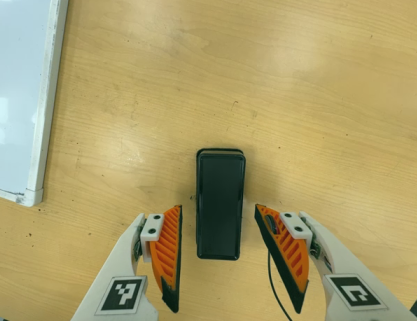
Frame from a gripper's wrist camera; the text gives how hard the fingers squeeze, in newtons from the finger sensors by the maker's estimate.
{"total": 0.0}